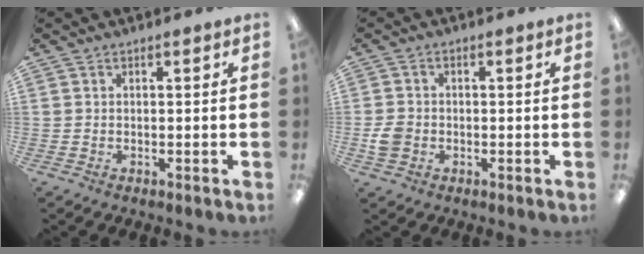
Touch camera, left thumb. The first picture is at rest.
{"total": 4.1, "force": [-1.0, 3.4, 2.1], "torque": [-0.033, 0.004, -0.019]}